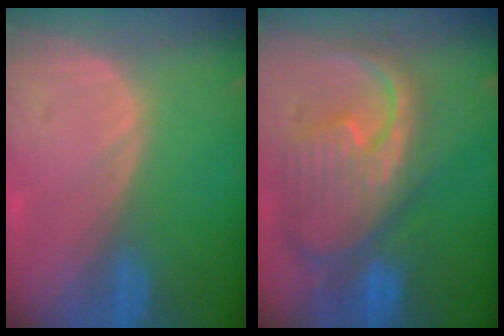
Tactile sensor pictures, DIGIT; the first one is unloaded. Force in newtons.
{"total": 12.5, "press": 10.7, "slide": 6.4}